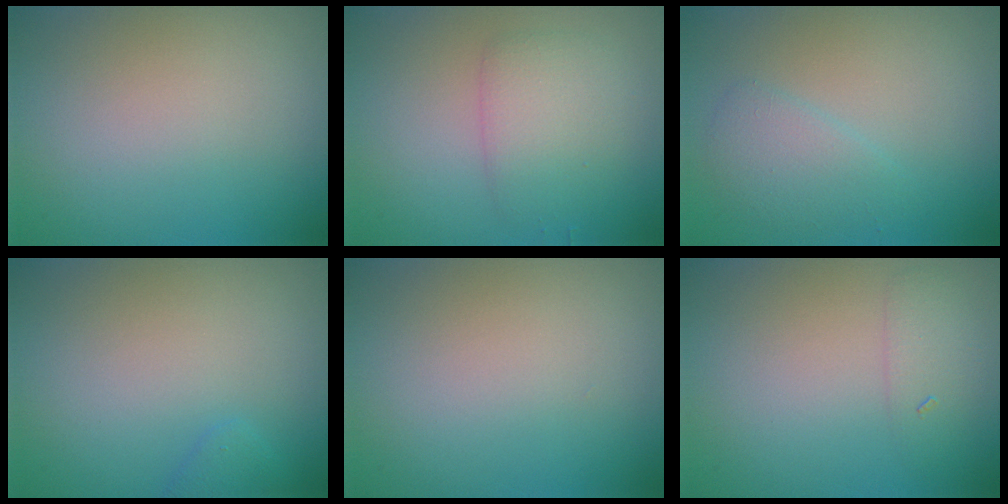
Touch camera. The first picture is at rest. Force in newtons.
{"total": 2.9, "press": 2.9, "slide": 0.1}
{"total": 2.2, "press": 2.2, "slide": 0.1}
{"total": 1.6, "press": 1.6, "slide": 0.2}
{"total": 0.0}
{"total": 1.6, "press": 1.6, "slide": 0.1}